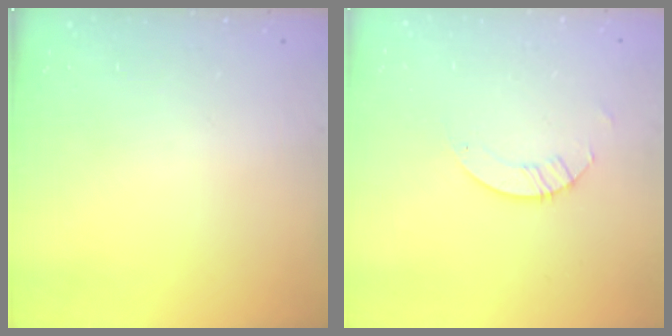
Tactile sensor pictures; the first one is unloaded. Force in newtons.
{"total": 2.9, "press": 2.9, "slide": 0.3}